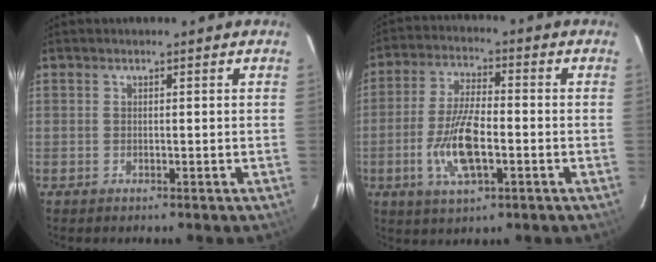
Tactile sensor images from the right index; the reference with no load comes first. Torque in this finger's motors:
{"motor_torque": [1.35, -0.10, 0.47, 0.10]}